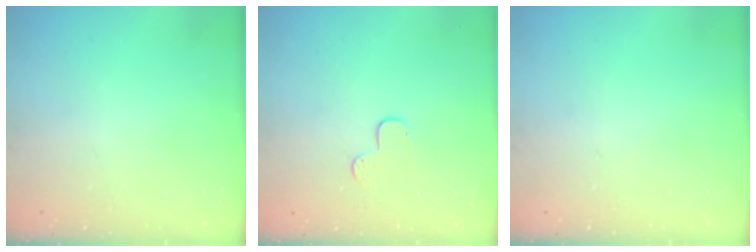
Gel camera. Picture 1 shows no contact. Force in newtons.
{"total": 3.8, "press": 3.8, "slide": 0.4}
{"total": 0.0}